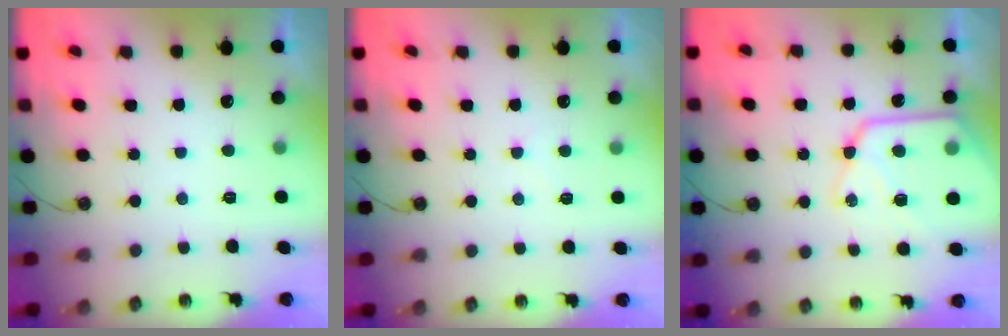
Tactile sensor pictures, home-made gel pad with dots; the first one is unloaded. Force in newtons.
{"total": 2.9, "press": 2.9, "slide": 0.5}
{"total": 16.1, "press": 16.0, "slide": 1.9}